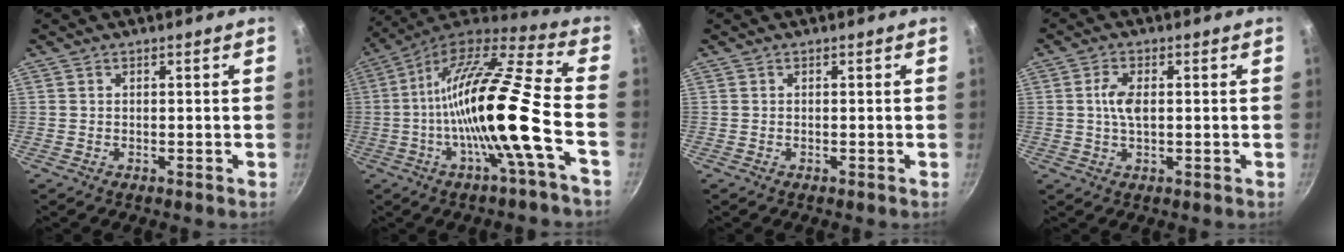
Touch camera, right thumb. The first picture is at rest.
{"total": 21.3, "force": [-5.2, 2.8, 20.5], "torque": [-0.341, 0.021, -0.107]}
{"total": 0.0}
{"total": 4.3, "force": [0.4, 2.0, 3.7], "torque": [-0.074, 0.005, 0.006]}